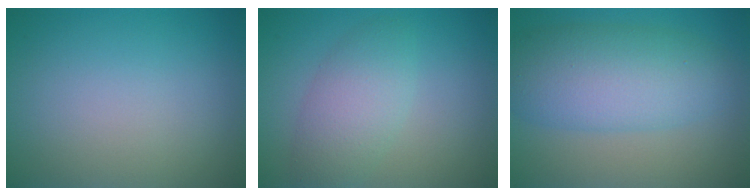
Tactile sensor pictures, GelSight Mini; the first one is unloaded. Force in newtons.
{"total": 3.9, "press": 3.9, "slide": 0.2}
{"total": 7.2, "press": 7.2, "slide": 0.2}